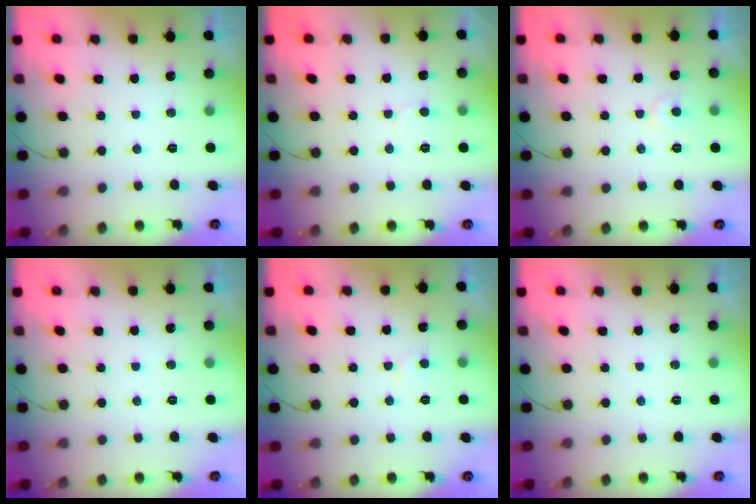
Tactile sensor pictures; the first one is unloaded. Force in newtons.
{"total": 4.2, "press": 4.2, "slide": 0.4}
{"total": 4.1, "press": 4.1, "slide": 0.4}
{"total": 0.0}
{"total": 3.2, "press": 3.2, "slide": 0.4}
{"total": 0.0}